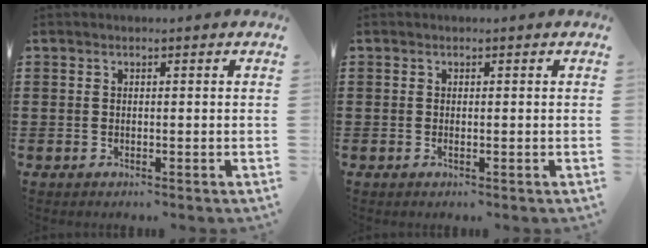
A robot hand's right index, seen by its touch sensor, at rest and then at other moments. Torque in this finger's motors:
{"motor_torque": [0.39, 0.25, 0.05, 0.00]}